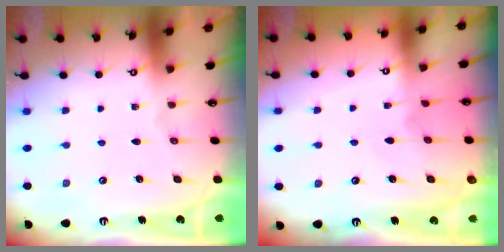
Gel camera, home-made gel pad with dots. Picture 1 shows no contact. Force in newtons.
{"total": 3.3, "press": 3.3, "slide": 0.1}